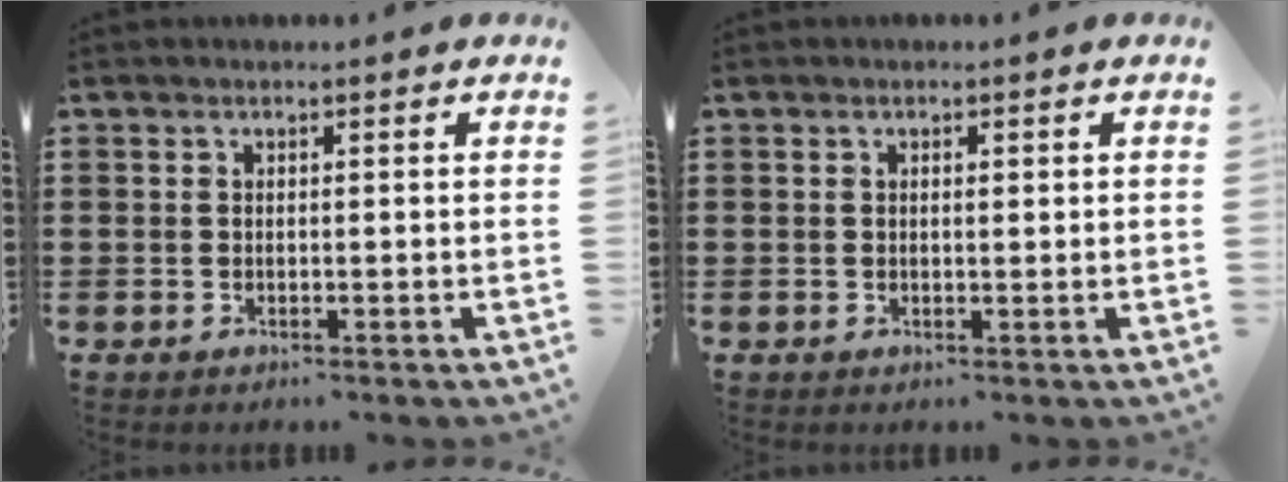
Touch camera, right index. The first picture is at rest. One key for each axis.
{"total": 1.0, "fx": 0.2, "fy": 0.3, "fz": 0.9, "tx": -0.018, "ty": 0.003, "tz": 0.002}